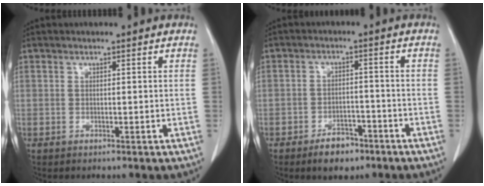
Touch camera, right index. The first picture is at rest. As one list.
[{"total": 5.2, "force": [-3.5, 2.8, 2.5], "torque": [-0.039, 0.004, -0.051]}]